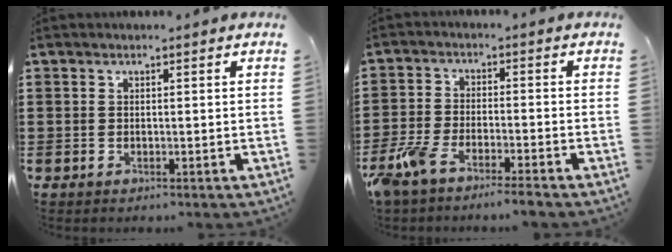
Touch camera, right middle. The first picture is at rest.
{"total": 5.7, "force": [-4.9, 0.8, 2.9], "torque": [-0.081, -0.013, -0.098]}